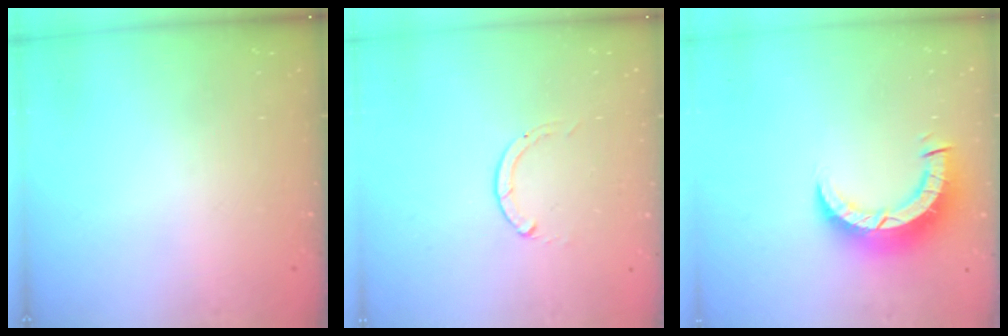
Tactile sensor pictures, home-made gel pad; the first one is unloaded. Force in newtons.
{"total": 0.0}
{"total": 8.6, "press": 8.5, "slide": 0.9}